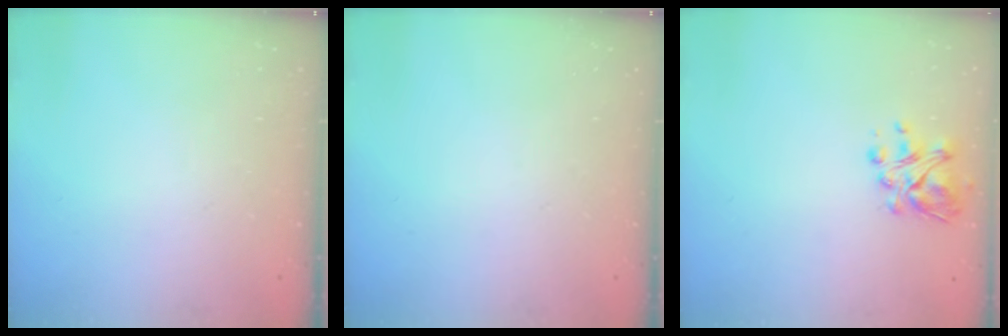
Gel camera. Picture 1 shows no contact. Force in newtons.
{"total": 0.0}
{"total": 5.6, "press": 5.5, "slide": 1.1}